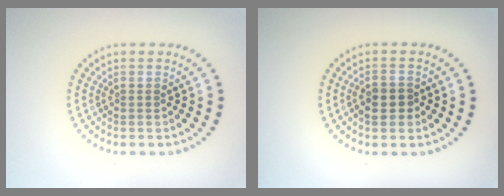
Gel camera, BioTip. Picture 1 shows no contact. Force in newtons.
{"total": 2.6, "press": 2.4, "slide": 0.7}